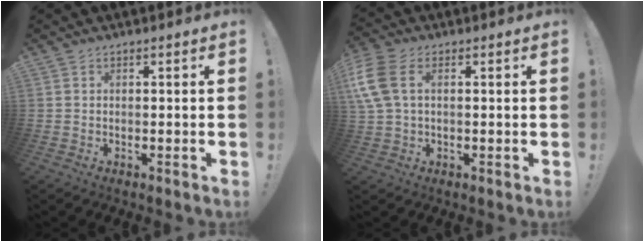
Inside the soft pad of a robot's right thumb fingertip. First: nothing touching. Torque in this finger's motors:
{"motor_torque": [0.80, 1.33, 0.15, 0.08, 0.30]}